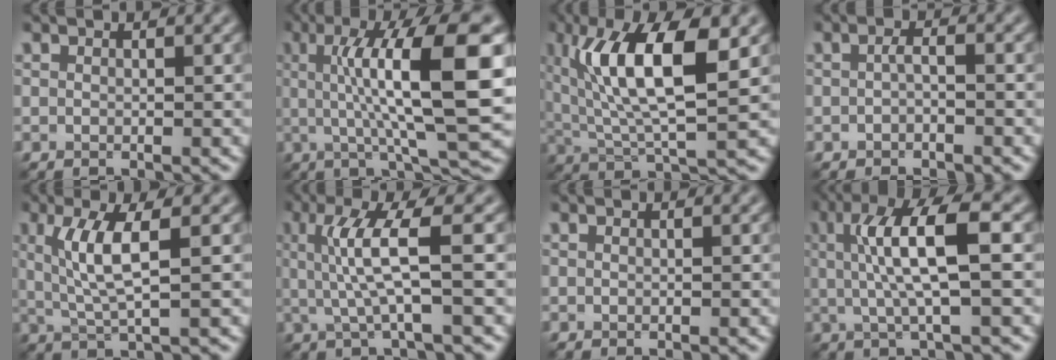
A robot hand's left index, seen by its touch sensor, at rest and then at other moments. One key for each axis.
{"total": 12.6, "fx": 1.9, "fy": 2.8, "fz": 12.1, "tx": -0.173, "ty": 0.011, "tz": 0.031}
{"total": 10.0, "fx": 3.3, "fy": 3.1, "fz": 9.0, "tx": -0.158, "ty": 0.000, "tz": 0.059}
{"total": 1.1, "fx": -0.3, "fy": 0.2, "fz": 1.0, "tx": -0.020, "ty": 0.002, "tz": -0.007}
{"total": 4.7, "fx": 1.1, "fy": 0.9, "fz": 4.5, "tx": -0.092, "ty": 0.002, "tz": 0.025}
{"total": 5.2, "fx": 0.7, "fy": 0.8, "fz": 5.1, "tx": -0.107, "ty": 0.004, "tz": 0.015}
{"total": 0.0}
{"total": 7.0, "fx": 1.1, "fy": 1.4, "fz": 6.8, "tx": -0.126, "ty": 0.007, "tz": 0.019}